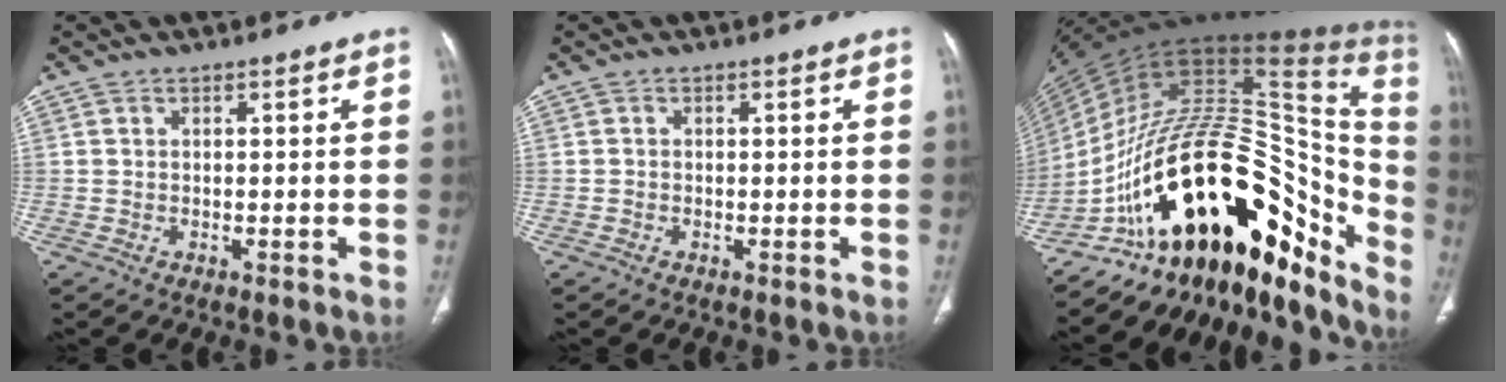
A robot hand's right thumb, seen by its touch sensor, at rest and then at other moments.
{"total": 0.0}
{"total": 39.0, "force": [-17.6, 18.4, 29.6], "torque": [-0.372, 0.084, -0.263]}